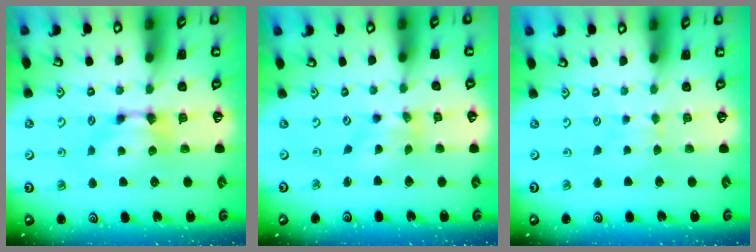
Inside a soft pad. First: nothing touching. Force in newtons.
{"total": 1.3, "press": 0.3, "slide": 1.2}
{"total": 2.8, "press": 2.8, "slide": 0.5}